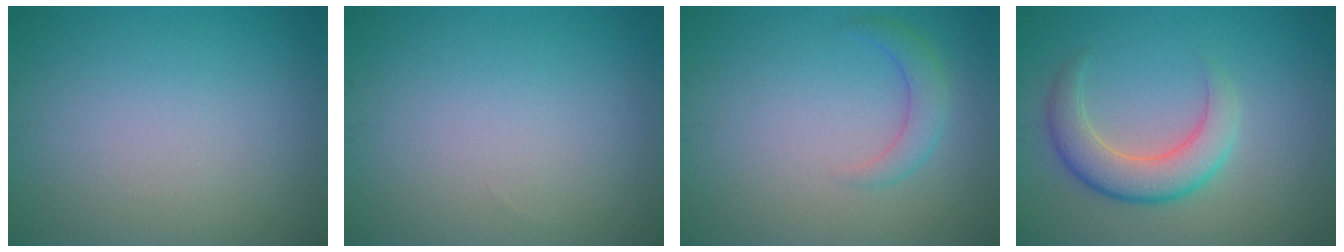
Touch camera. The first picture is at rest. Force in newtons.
{"total": 0.0}
{"total": 2.0, "press": 2.0, "slide": 0.1}
{"total": 4.7, "press": 4.7, "slide": 0.4}